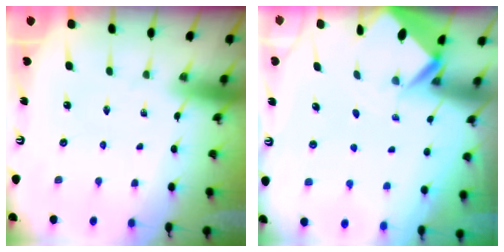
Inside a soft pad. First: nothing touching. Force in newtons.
{"total": 3.1, "press": 3.1, "slide": 0.1}